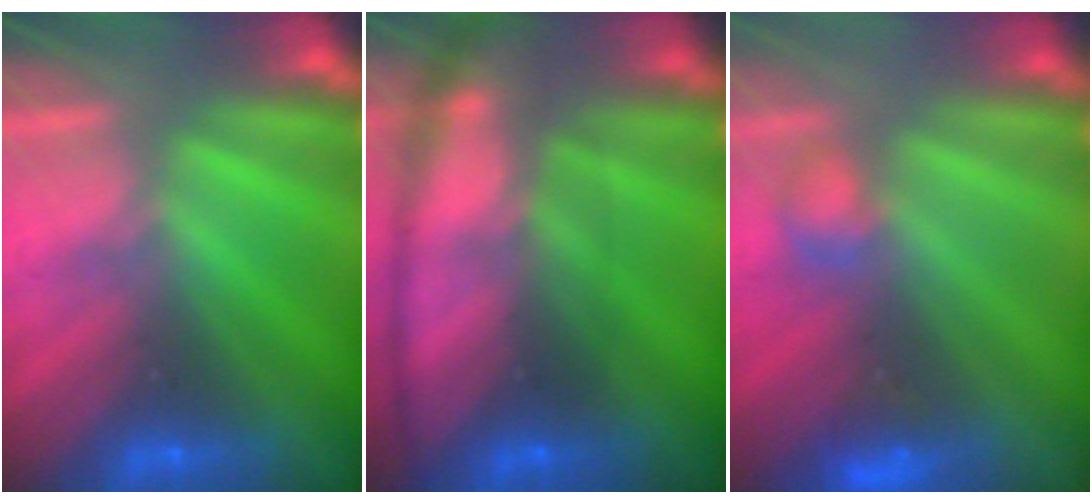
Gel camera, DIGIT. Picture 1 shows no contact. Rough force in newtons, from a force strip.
{"total": 5.8}
{"total": 2.8}